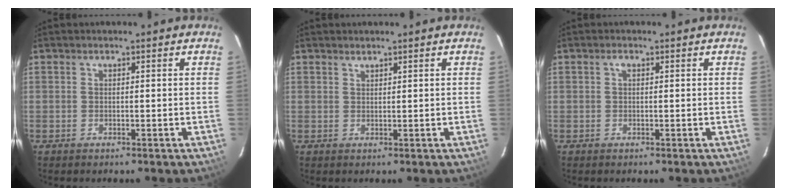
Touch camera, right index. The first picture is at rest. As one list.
[{"total": 0.8, "force": [0.7, 0.1, 0.1], "torque": [-0.002, 0.002, 0.015]}, {"total": 0.8, "force": [0.2, 0.5, 0.6], "torque": [-0.011, 0.005, 0.002]}]